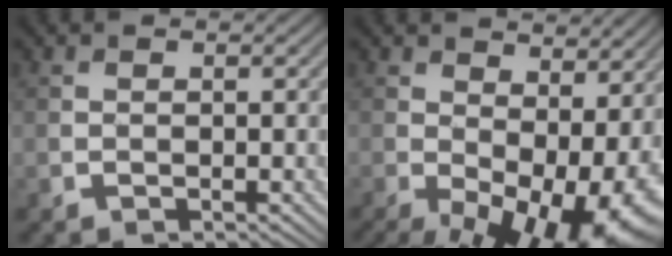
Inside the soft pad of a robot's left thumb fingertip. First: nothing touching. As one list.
[{"total": 12.8, "force": [-2.2, 6.2, 11.0], "torque": [-0.177, -0.025, -0.014]}]